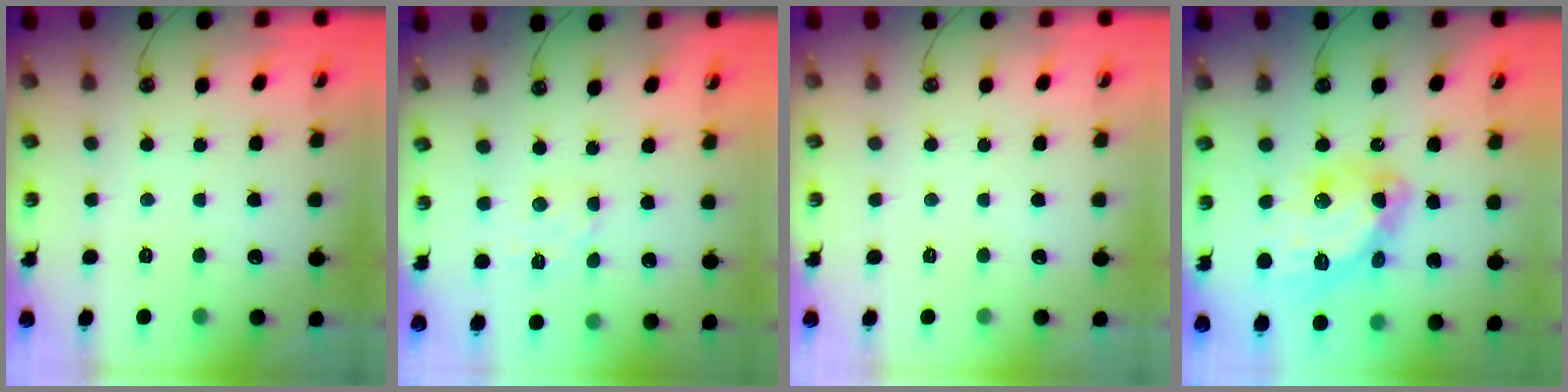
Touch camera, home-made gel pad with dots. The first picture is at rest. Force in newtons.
{"total": 5.5, "press": 5.4, "slide": 0.7}
{"total": 0.0}
{"total": 15.3, "press": 15.2, "slide": 1.5}